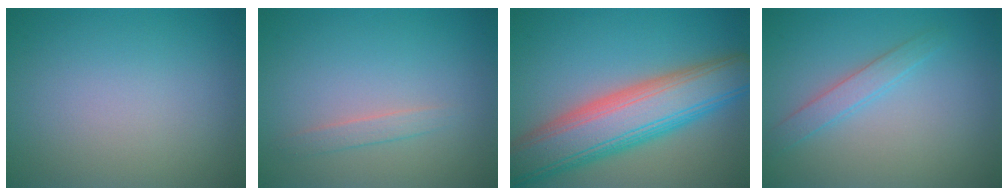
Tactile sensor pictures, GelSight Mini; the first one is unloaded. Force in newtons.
{"total": 1.3, "press": 1.3, "slide": 0.1}
{"total": 9.8, "press": 9.8, "slide": 0.4}
{"total": 2.0, "press": 2.0, "slide": 0.1}